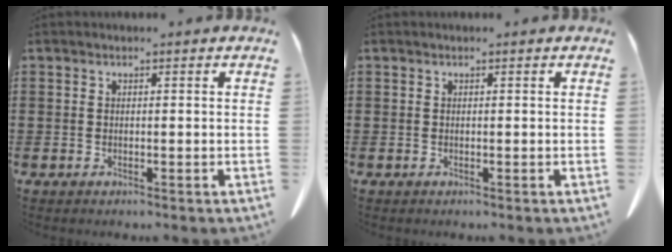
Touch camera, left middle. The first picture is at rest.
{"total": 0.0}